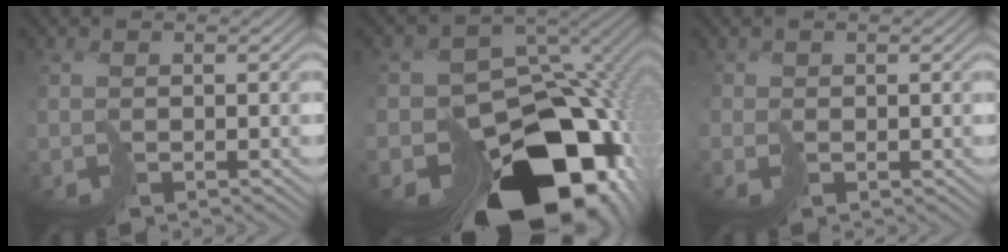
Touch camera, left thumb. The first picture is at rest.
{"total": 18.4, "force": [-9.5, 12.7, 9.3], "torque": [-0.141, -0.040, -0.121]}
{"total": 1.1, "force": [0.4, -0.1, -1.1], "torque": [0.028, 0.000, 0.007]}